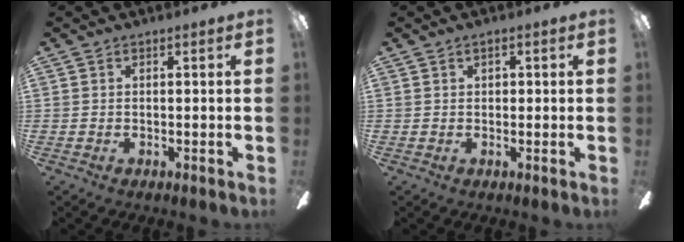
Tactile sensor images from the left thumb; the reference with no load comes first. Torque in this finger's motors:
{"motor_torque": [0.00, -0.15, 0.12, 0.06, -0.02]}